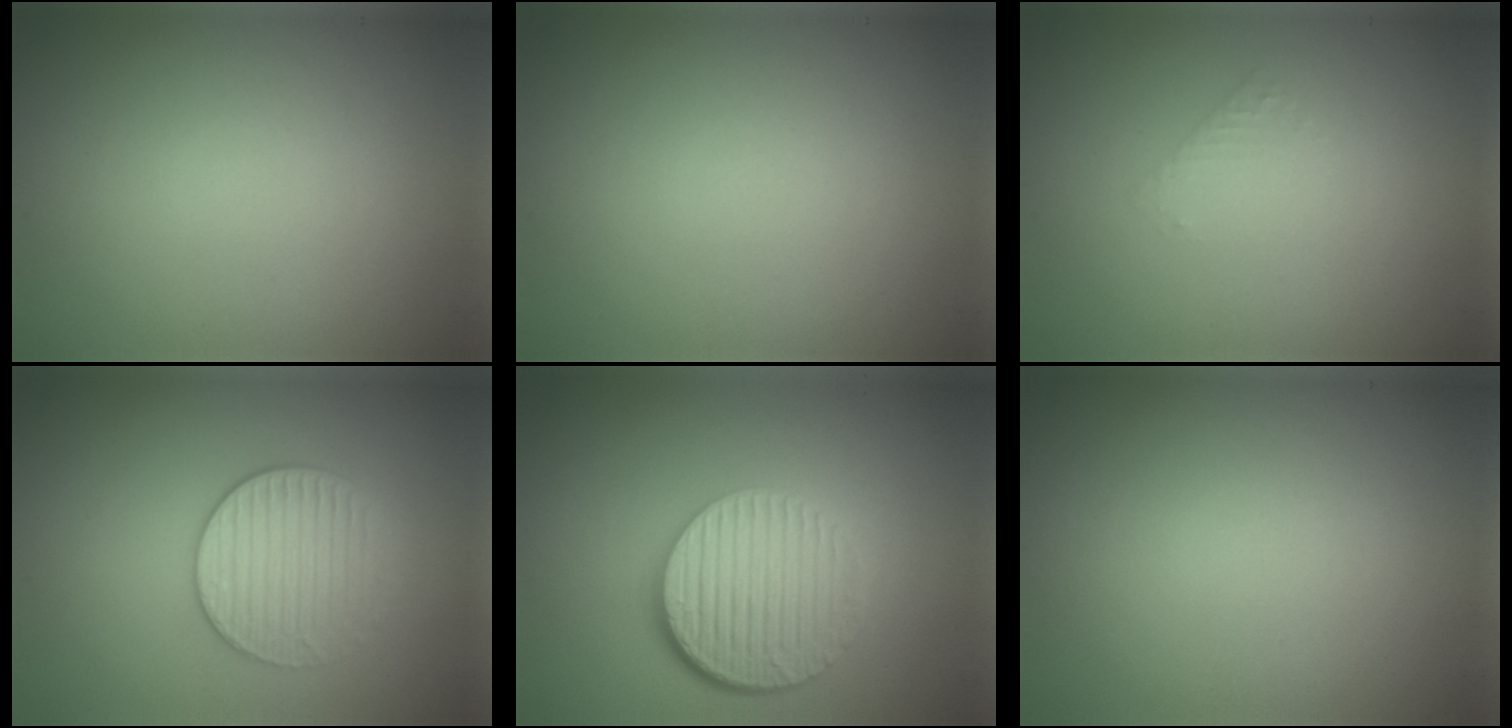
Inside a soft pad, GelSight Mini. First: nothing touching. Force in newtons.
{"total": 0.0}
{"total": 0.9, "press": 0.9, "slide": 0.2}
{"total": 3.1, "press": 3.1, "slide": 0.5}
{"total": 6.7, "press": 4.4, "slide": 5.0}
{"total": 0.0}